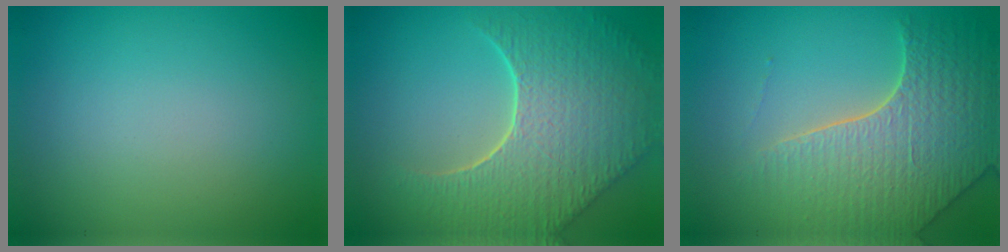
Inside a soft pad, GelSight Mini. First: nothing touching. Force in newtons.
{"total": 8.4, "press": 6.1, "slide": 5.9}
{"total": 6.1, "press": 5.1, "slide": 3.3}